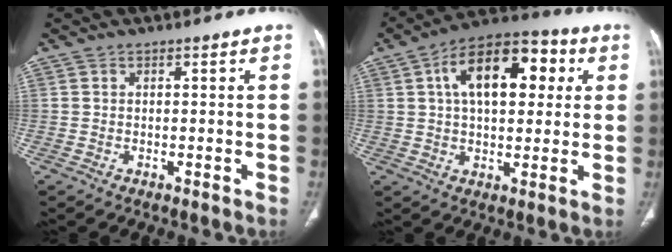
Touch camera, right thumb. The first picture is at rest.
{"total": 17.0, "force": [4.6, 9.3, 13.5], "torque": [-0.184, 0.020, 0.065]}